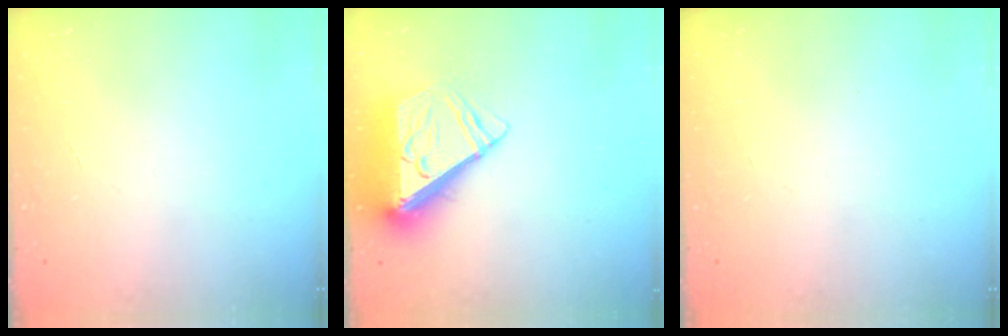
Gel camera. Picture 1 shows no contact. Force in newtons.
{"total": 10.7, "press": 10.6, "slide": 1.6}
{"total": 0.0}